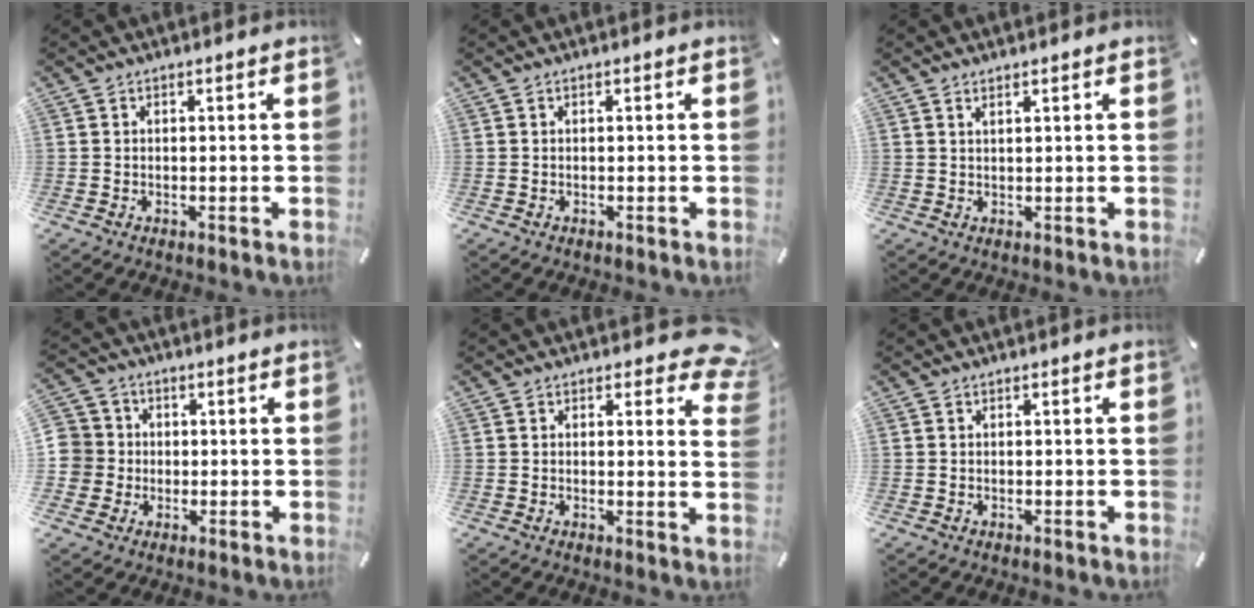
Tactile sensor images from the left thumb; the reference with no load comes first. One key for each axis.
{"total": 0.0}
{"total": 1.1, "fx": 0.9, "fy": 0.0, "fz": 0.7, "tx": -0.014, "ty": -0.002, "tz": 0.017}
{"total": 6.8, "fx": 0.2, "fy": 6.8, "fz": 0.3, "tx": -0.016, "ty": 0.004, "tz": 0.004}
{"total": 5.9, "fx": 3.5, "fy": 3.0, "fz": 3.7, "tx": -0.032, "ty": -0.020, "tz": 0.056}
{"total": 0.0}